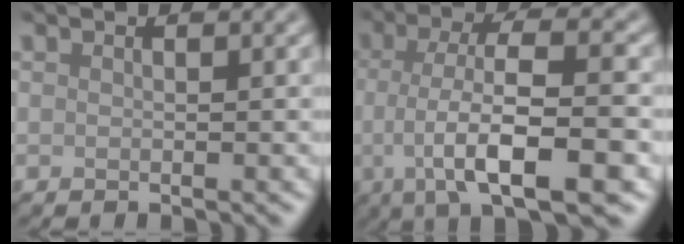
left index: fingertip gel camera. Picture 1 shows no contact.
{"total": 9.4, "force": [-1.7, 2.6, 8.8], "torque": [-0.131, 0.002, -0.035]}